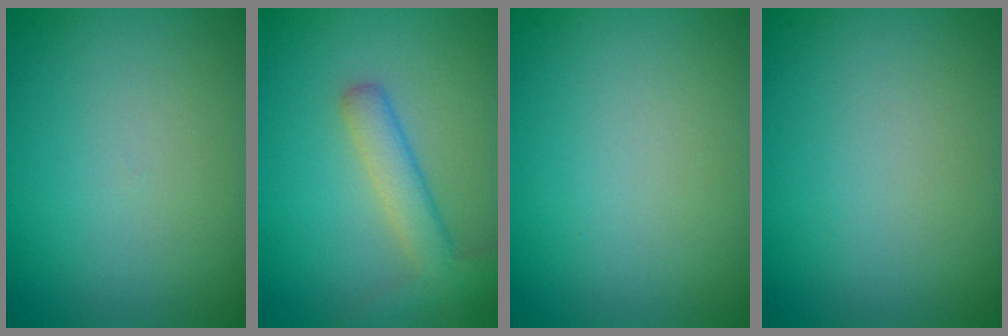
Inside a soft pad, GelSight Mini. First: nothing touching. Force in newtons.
{"total": 3.3, "press": 3.3, "slide": 0.2}
{"total": 0.0}
{"total": 0.0}